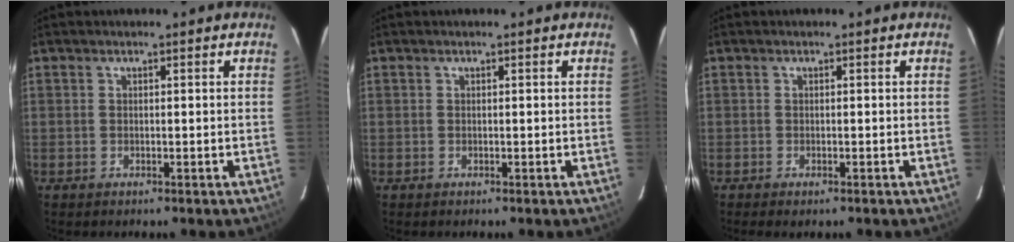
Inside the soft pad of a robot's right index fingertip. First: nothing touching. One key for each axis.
{"total": 0.0}
{"total": 1.1, "fx": -0.9, "fy": 0.4, "fz": 0.7, "tx": -0.014, "ty": -0.004, "tz": -0.012}